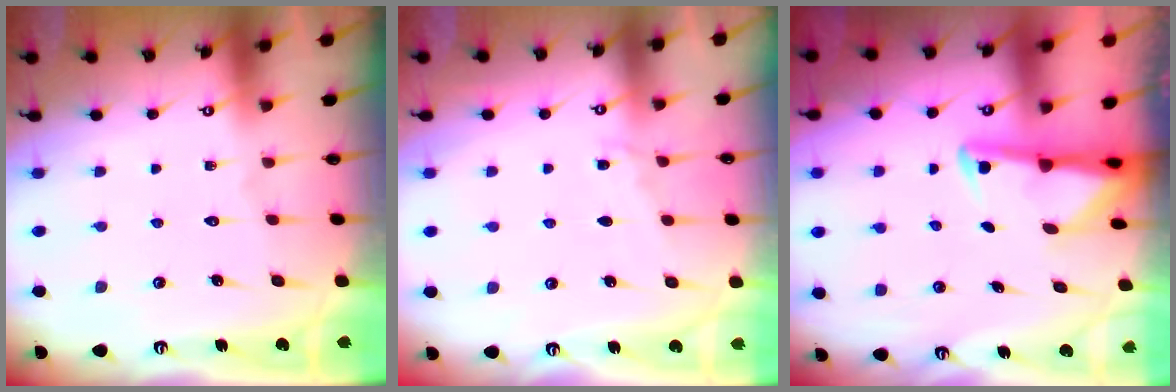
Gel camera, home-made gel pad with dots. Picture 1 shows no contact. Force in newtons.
{"total": 4.3, "press": 4.3, "slide": 0.5}
{"total": 2.9, "press": 2.9, "slide": 0.7}